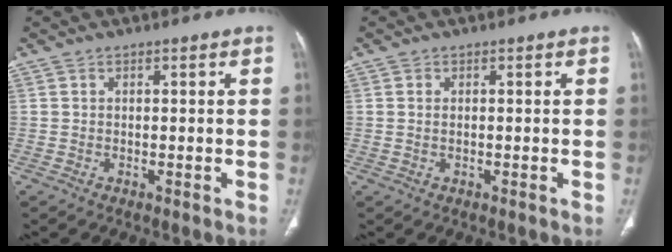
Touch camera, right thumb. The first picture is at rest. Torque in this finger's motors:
{"motor_torque": [-0.48, 0.19, -0.51, 0.21, -0.10]}